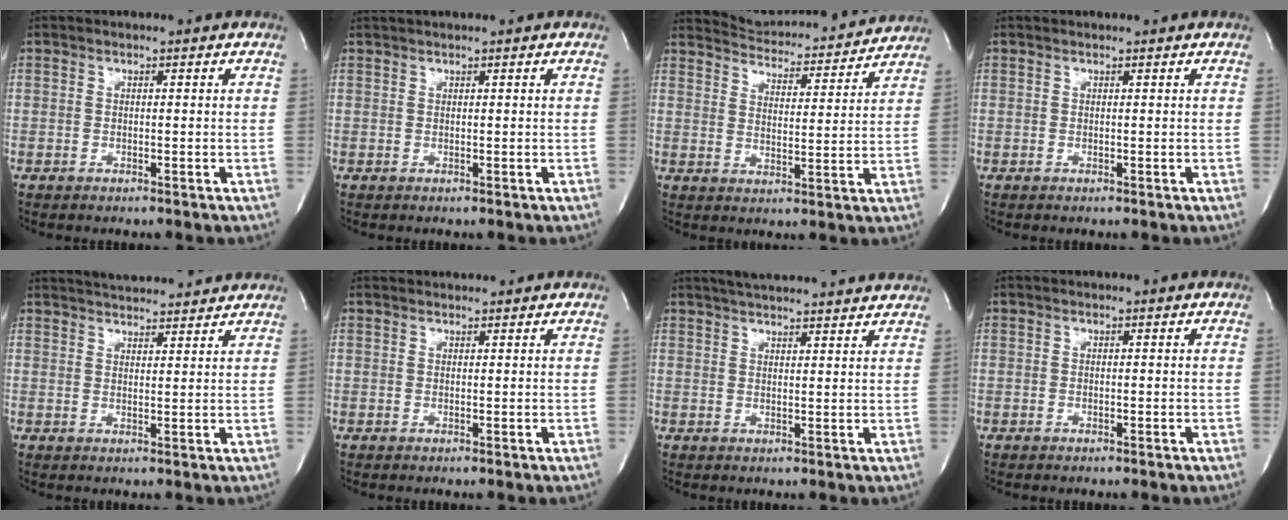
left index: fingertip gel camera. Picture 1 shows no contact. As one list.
[{"total": 0.8, "force": [0.6, -0.3, 0.5], "torque": [-0.010, 0.011, 0.018]}, {"total": 14.8, "force": [14.4, 2.1, 2.7], "torque": [-0.037, -0.006, 0.191]}, {"total": 0.0}, {"total": 10.9, "force": [10.2, 1.6, 3.3], "torque": [-0.054, 0.017, 0.140]}, {"total": 2.1, "force": [2.0, 0.3, 0.1], "torque": [-0.004, 0.019, 0.030]}, {"total": 14.1, "force": [13.0, 0.9, 5.3], "torque": [-0.088, 0.025, 0.169]}, {"total": 0.0}]